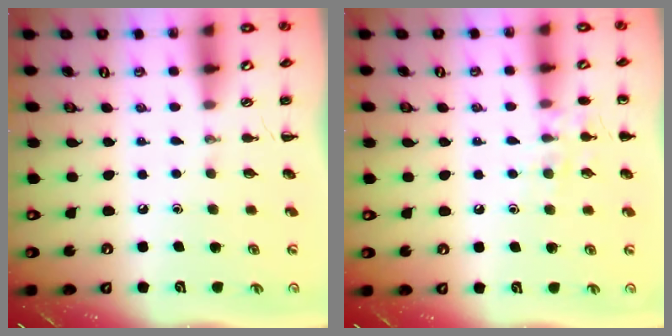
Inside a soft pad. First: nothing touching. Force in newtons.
{"total": 7.7, "press": 7.5, "slide": 1.4}